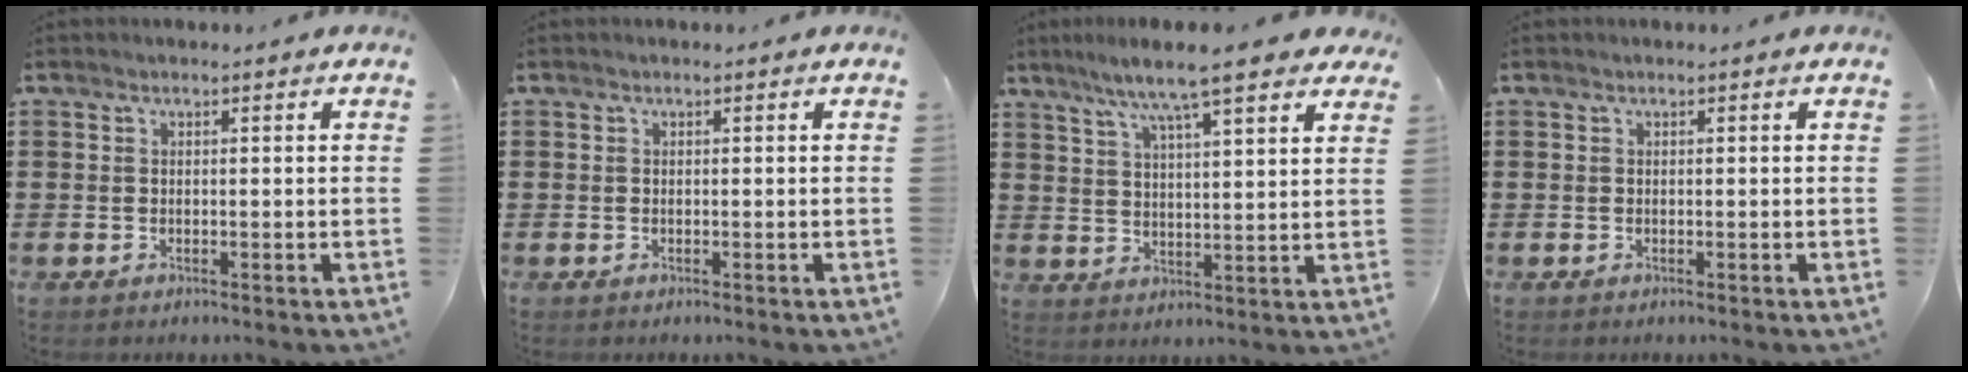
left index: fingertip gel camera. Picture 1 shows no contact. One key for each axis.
{"total": 0.0}
{"total": 8.5, "fx": 6.8, "fy": 0.5, "fz": 5.0, "tx": -0.120, "ty": -0.019, "tz": 0.117}
{"total": 0.0}